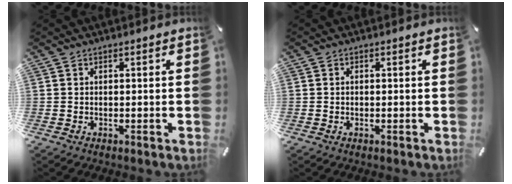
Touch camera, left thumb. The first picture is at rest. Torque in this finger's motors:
{"motor_torque": [-0.12, -0.48, -0.16, 0.30, 0.02]}